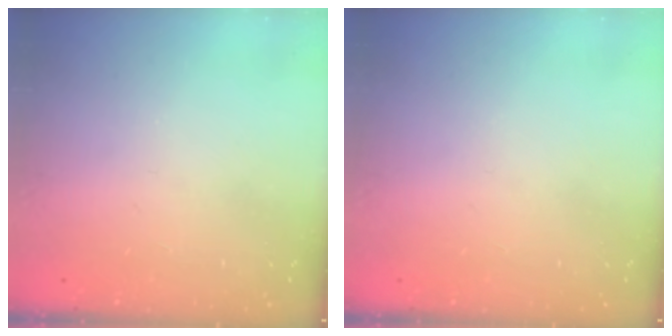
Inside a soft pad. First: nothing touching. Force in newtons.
{"total": 0.0}